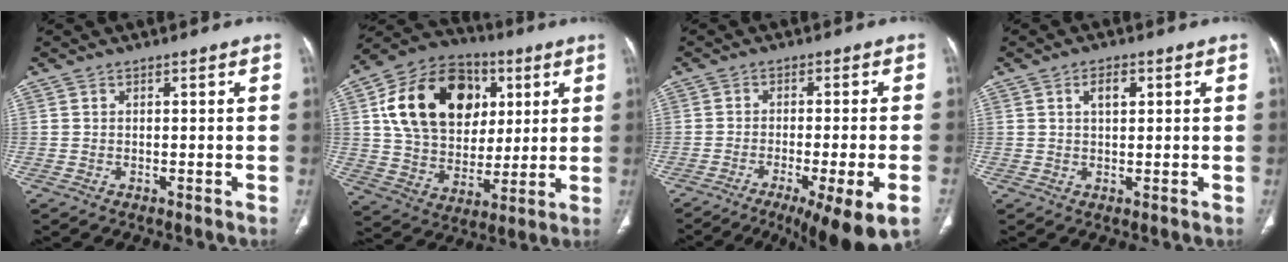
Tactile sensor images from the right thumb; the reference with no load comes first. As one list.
[{"total": 22.7, "force": [6.5, 16.6, 14.1], "torque": [-0.222, 0.002, 0.112]}, {"total": 13.8, "force": [-7.9, 1.5, 11.2], "torque": [-0.154, -0.002, -0.121]}, {"total": 3.3, "force": [1.2, 1.7, 2.6], "torque": [-0.040, 0.000, 0.021]}]